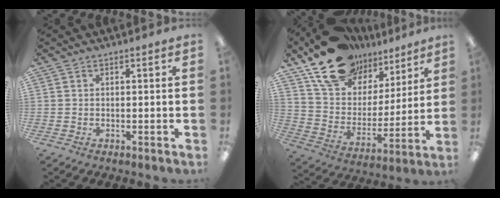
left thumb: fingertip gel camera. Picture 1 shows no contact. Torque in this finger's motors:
{"motor_torque": [0.54, 0.53, 1.38, -1.39, 0.16]}